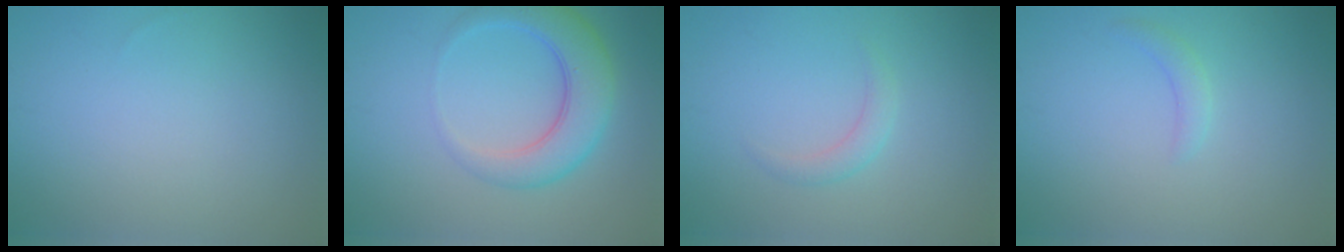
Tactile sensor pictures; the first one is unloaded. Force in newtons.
{"total": 5.1, "press": 5.1, "slide": 0.1}
{"total": 1.4, "press": 1.4, "slide": 0.1}
{"total": 1.2, "press": 1.2, "slide": 0.1}